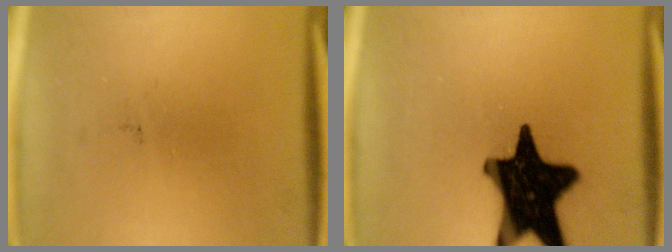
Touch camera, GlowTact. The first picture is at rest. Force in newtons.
{"total": 19.9}